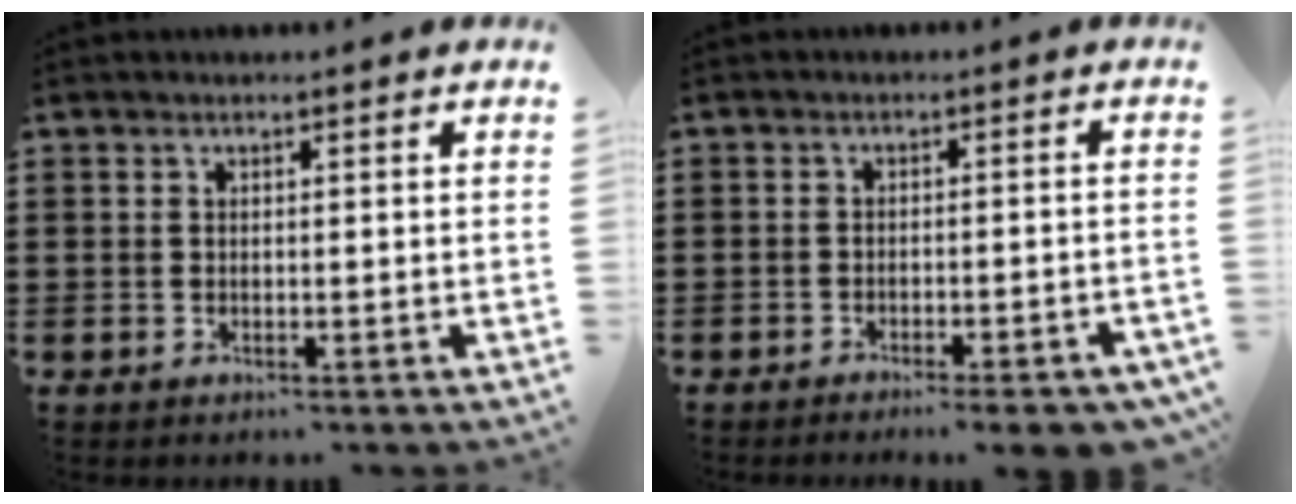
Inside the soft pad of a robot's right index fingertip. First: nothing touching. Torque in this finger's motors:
{"motor_torque": [1.17, -0.97, -0.68, -0.21]}